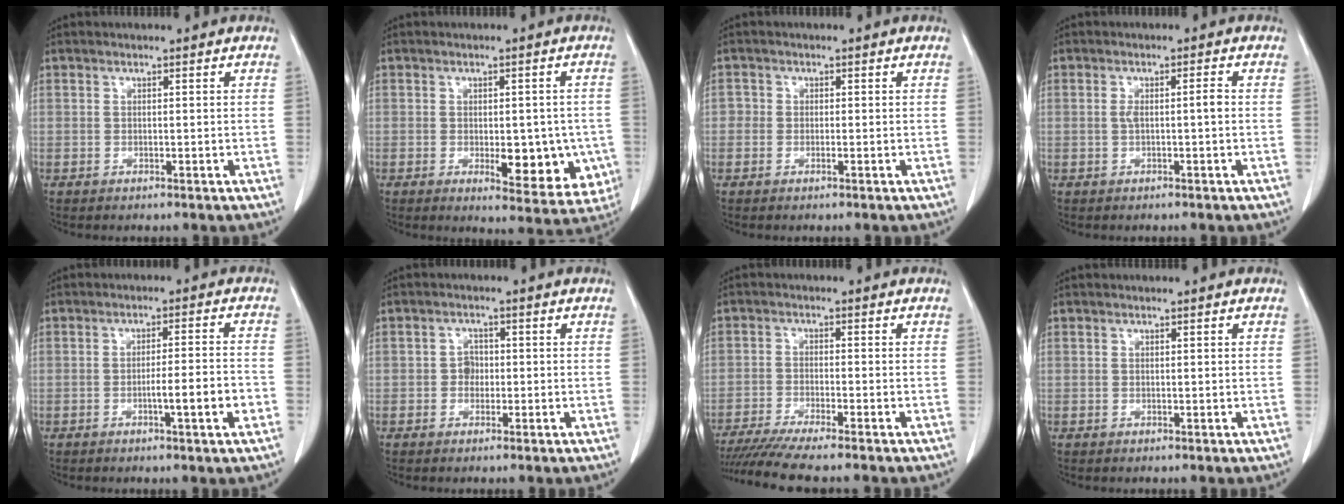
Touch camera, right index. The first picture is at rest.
{"total": 10.3, "force": [-2.5, 4.8, 8.7], "torque": [-0.088, 0.000, -0.021]}
{"total": 1.3, "force": [-0.3, 1.1, 0.8], "torque": [-0.006, 0.002, -0.006]}
{"total": 2.5, "force": [-0.1, 0.3, 2.5], "torque": [-0.048, 0.008, 0.002]}
{"total": 5.8, "force": [-2.1, -0.1, 5.5], "torque": [-0.079, 0.002, -0.027]}
{"total": 2.1, "force": [-0.3, 1.7, 1.1], "torque": [-0.012, 0.007, -0.006]}
{"total": 9.5, "force": [-8.2, -0.9, 4.6], "torque": [-0.061, -0.023, -0.134]}
{"total": 0.0}